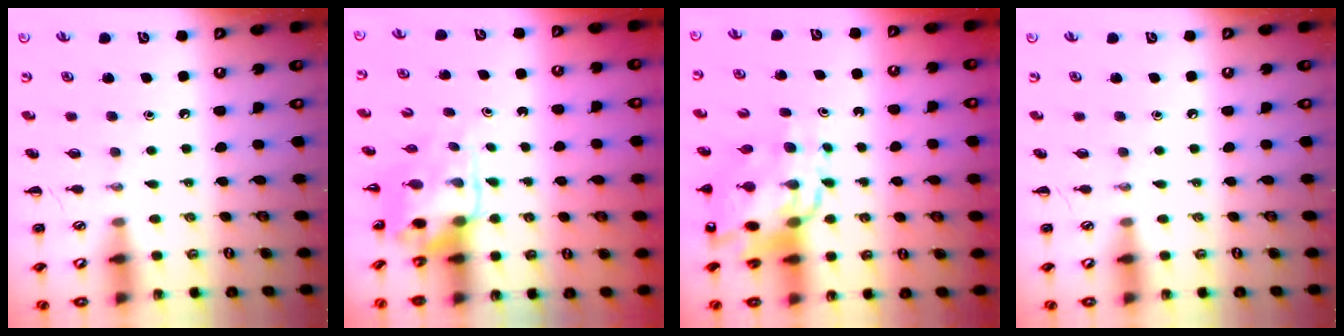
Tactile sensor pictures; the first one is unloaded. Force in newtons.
{"total": 3.9, "press": 3.8, "slide": 0.7}
{"total": 13.3, "press": 12.7, "slide": 3.9}
{"total": 0.0}